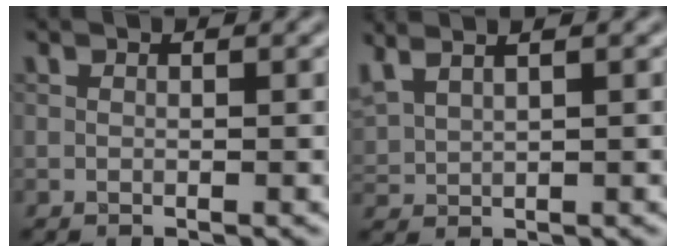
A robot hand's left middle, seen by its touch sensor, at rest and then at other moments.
{"total": 3.3, "force": [2.6, 1.0, 1.7], "torque": [-0.050, 0.019, 0.053]}